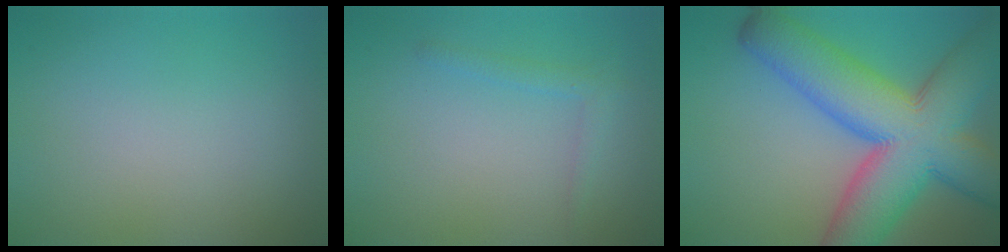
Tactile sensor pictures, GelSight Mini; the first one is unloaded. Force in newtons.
{"total": 1.3, "press": 1.3, "slide": 0.1}
{"total": 13.9, "press": 13.9, "slide": 0.6}